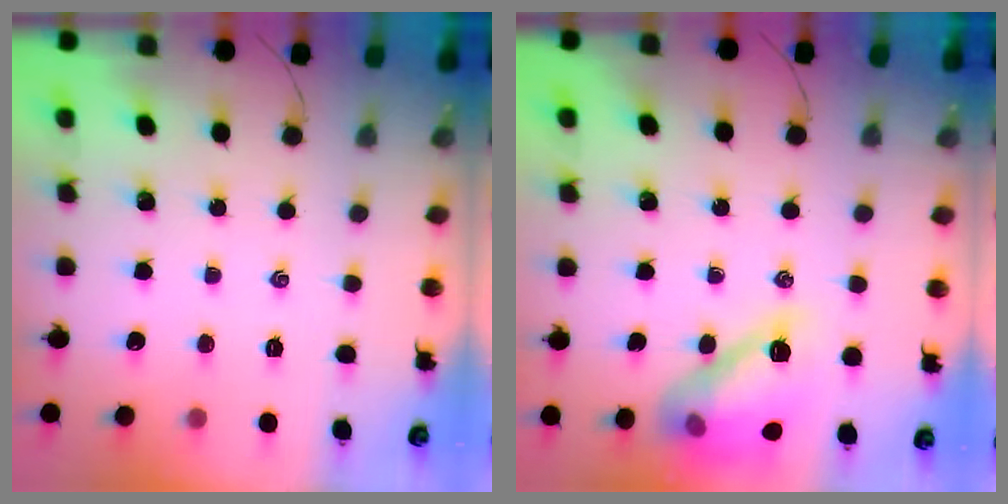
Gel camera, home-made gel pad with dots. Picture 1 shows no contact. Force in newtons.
{"total": 14.3, "press": 14.2, "slide": 1.1}